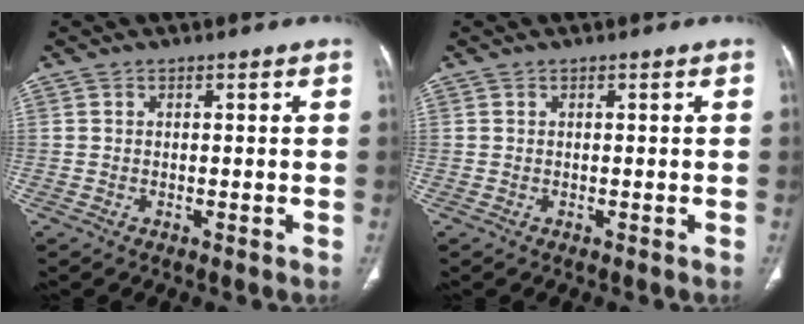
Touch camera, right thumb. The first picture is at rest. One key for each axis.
{"total": 0.0}